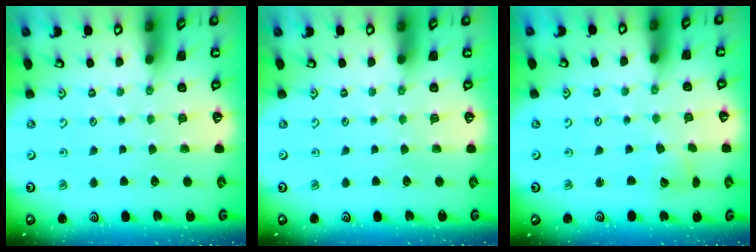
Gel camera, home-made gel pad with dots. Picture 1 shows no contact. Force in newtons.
{"total": 0.0}
{"total": 3.0, "press": 2.9, "slide": 0.4}